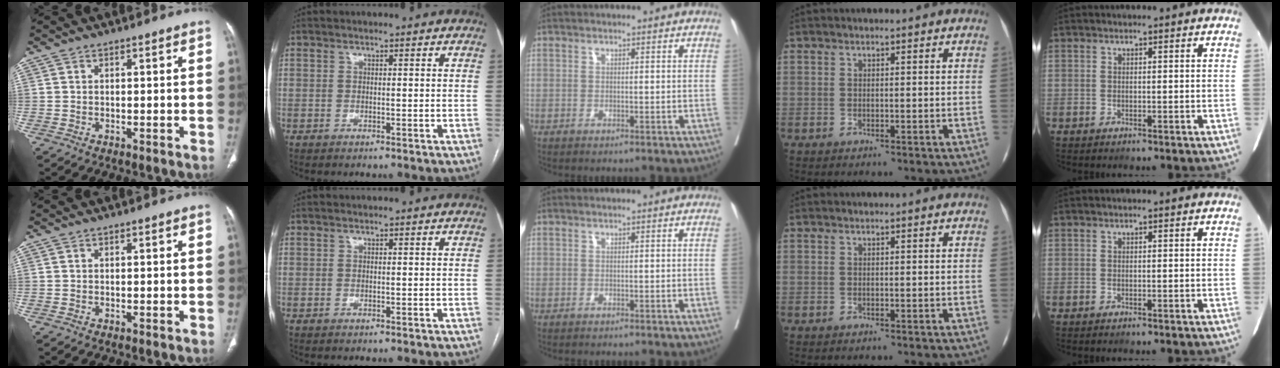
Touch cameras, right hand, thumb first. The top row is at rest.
{}